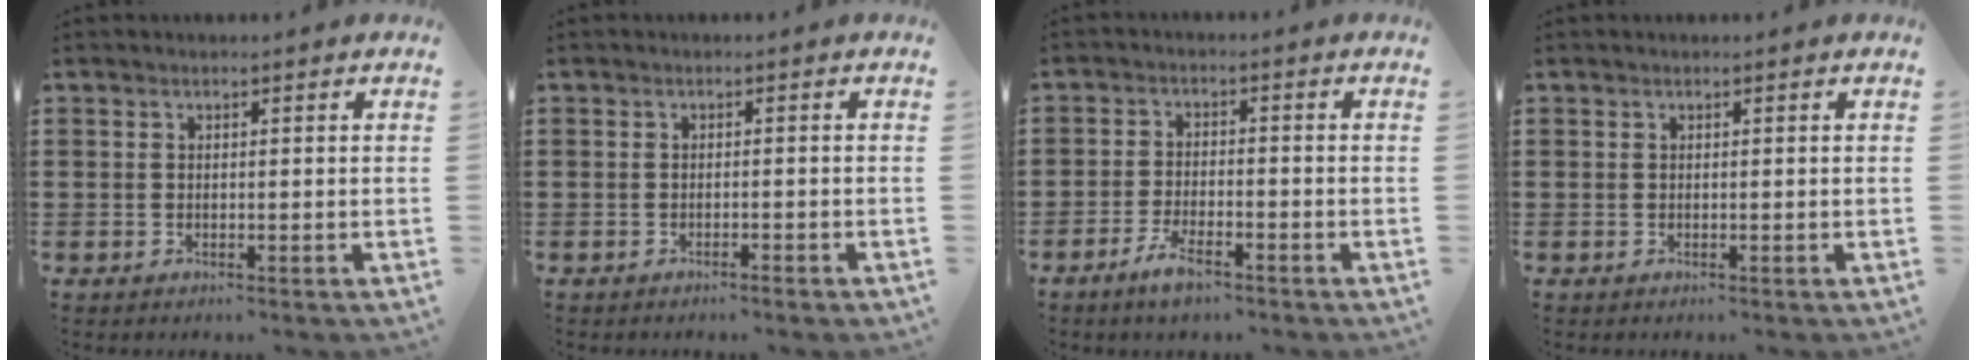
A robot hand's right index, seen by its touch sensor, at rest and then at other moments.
{"total": 0.9, "force": [-0.8, -0.1, 0.3], "torque": [-0.008, -0.002, -0.016]}
{"total": 3.9, "force": [-2.9, 1.1, 2.4], "torque": [-0.053, 0.003, -0.058]}
{"total": 0.0}